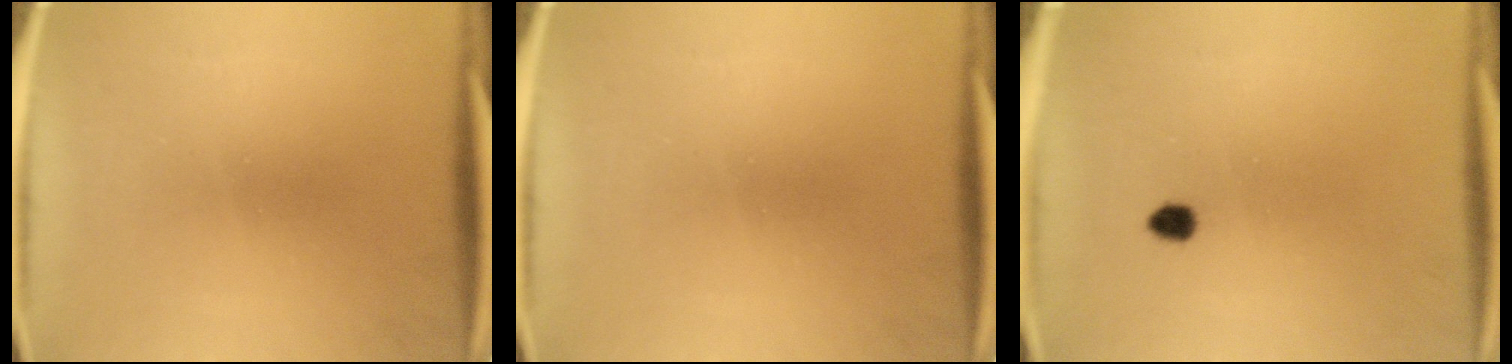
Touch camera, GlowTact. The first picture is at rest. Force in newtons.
{"total": 0.0}
{"total": 1.8}